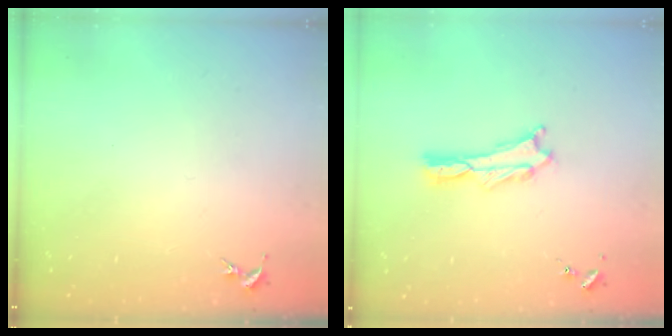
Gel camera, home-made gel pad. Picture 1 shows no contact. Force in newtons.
{"total": 1.1, "press": 1.1, "slide": 0.2}